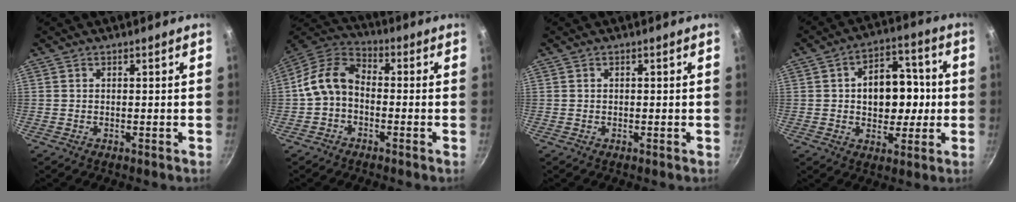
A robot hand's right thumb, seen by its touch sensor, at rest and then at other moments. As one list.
[{"total": 10.4, "force": [-1.2, 7.5, 7.1], "torque": [-0.127, 0.034, -0.039]}, {"total": 0.0}, {"total": 12.8, "force": [0.5, 8.5, 9.5], "torque": [-0.094, 0.025, 0.007]}]